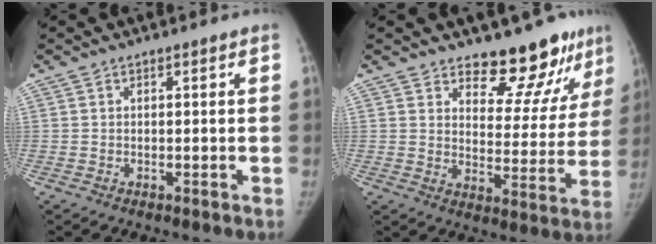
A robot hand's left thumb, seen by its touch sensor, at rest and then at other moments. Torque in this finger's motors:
{"motor_torque": [0.05, 0.05, 0.19, 0.14, 0.01]}